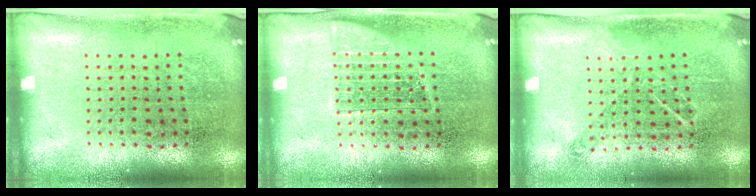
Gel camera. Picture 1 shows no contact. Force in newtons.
{"total": 1.0, "press": 1.0, "slide": 0.3}
{"total": 0.8, "press": 0.8, "slide": 0.2}